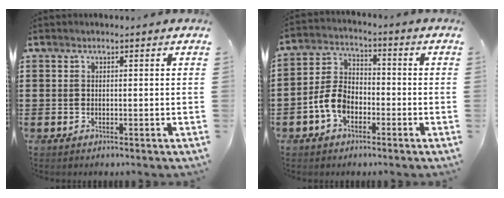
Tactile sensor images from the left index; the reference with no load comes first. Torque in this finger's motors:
{"motor_torque": [1.04, 0.22, 0.31, 0.12]}